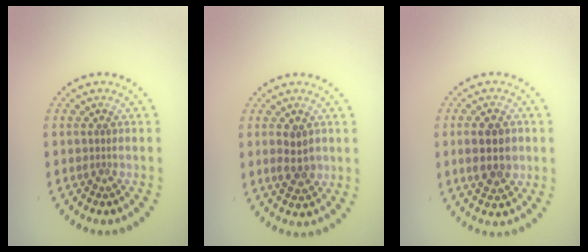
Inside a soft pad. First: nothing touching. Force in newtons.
{"total": 2.6, "press": 2.6, "slide": 0.1}
{"total": 4.4, "press": 4.4, "slide": 0.2}